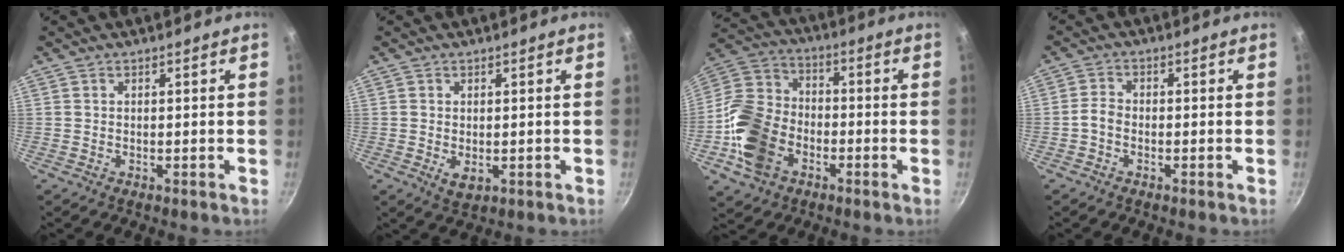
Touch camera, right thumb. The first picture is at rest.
{"total": 2.8, "force": [-0.3, 1.9, 2.1], "torque": [-0.036, -0.009, -0.001]}
{"total": 16.5, "force": [-5.8, 12.0, 9.8], "torque": [-0.179, 0.041, -0.128]}
{"total": 2.4, "force": [-1.1, 1.5, 1.5], "torque": [-0.033, 0.017, -0.030]}